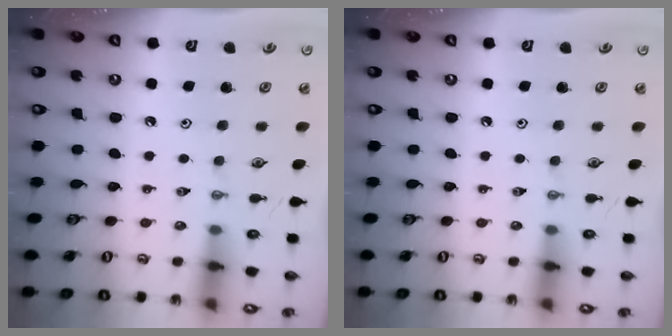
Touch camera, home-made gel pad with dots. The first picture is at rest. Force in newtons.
{"total": 0.0}